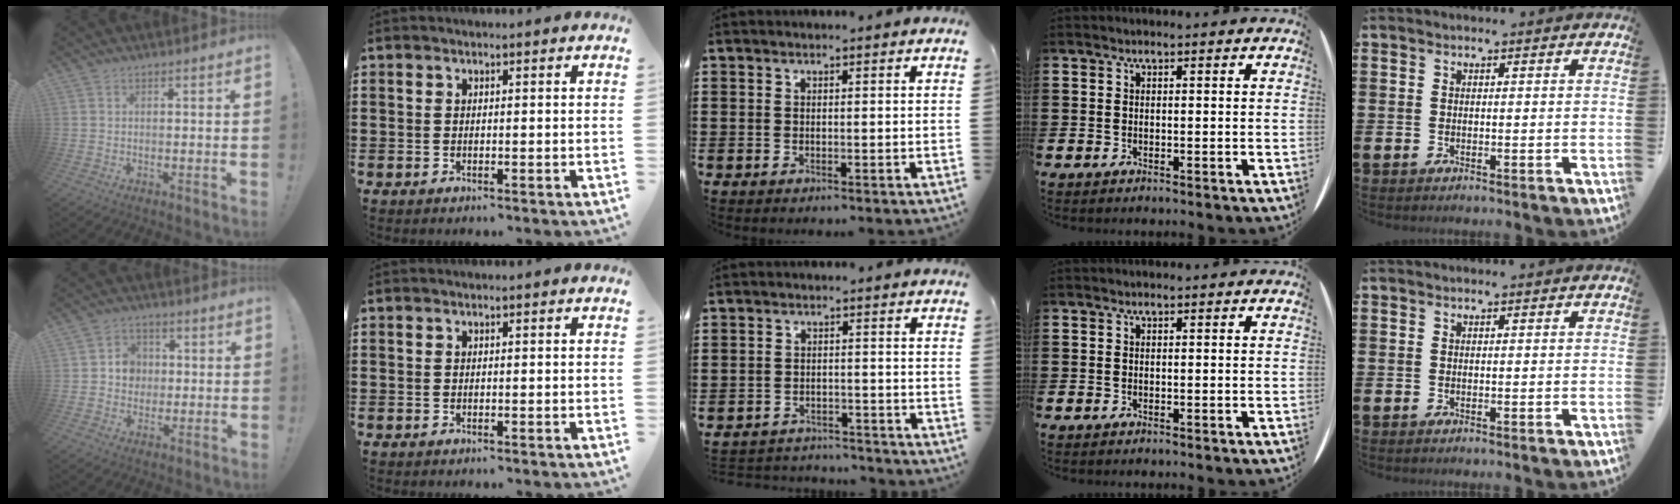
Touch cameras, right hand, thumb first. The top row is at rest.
{"thumb": {"total": 6.5, "force": [0.4, 6.1, 2.2], "torque": [-0.038, 0.009, 0.013]}, "middle": {"total": 3.1, "force": [-3.0, 0.5, -0.4], "torque": [-0.002, 0.000, -0.068]}}